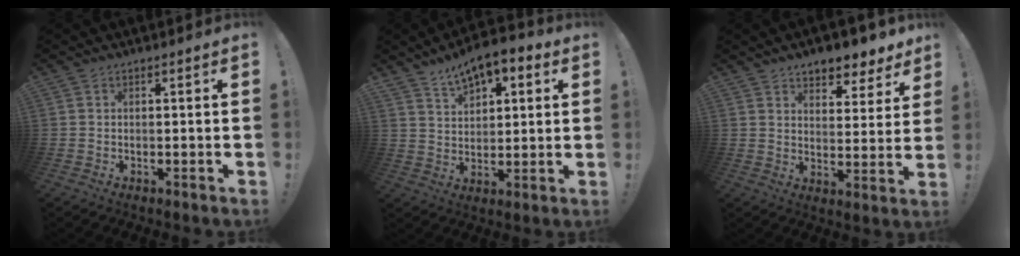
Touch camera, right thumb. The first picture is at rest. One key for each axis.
{"total": 9.2, "fx": 6.8, "fy": 4.7, "fz": 4.1, "tx": -0.066, "ty": -0.041, "tz": 0.127}
{"total": 7.9, "fx": 6.8, "fy": 3.2, "fz": 2.5, "tx": -0.024, "ty": -0.057, "tz": 0.122}